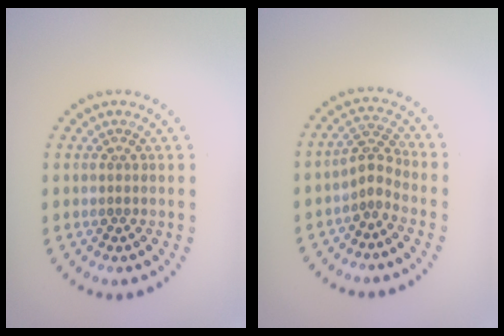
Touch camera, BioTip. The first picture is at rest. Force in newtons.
{"total": 2.1, "press": 1.5, "slide": 1.5}